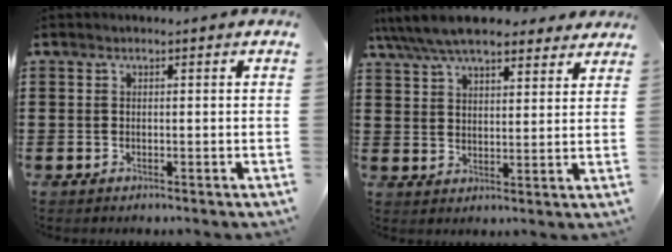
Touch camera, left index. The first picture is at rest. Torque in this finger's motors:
{"motor_torque": [2.14, 0.00, 0.46, 0.10]}